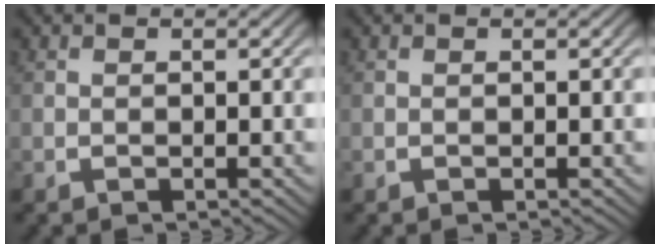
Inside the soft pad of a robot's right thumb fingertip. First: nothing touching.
{"total": 0.0}